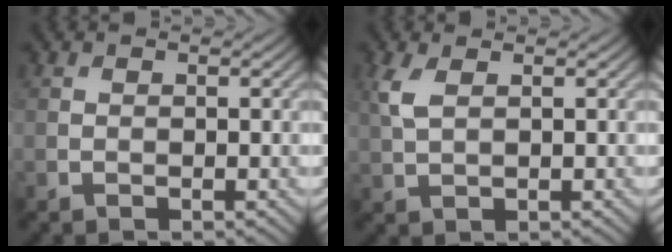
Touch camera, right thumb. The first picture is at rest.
{"total": 2.9, "force": [1.2, 1.3, 2.3], "torque": [-0.067, 0.004, 0.027]}